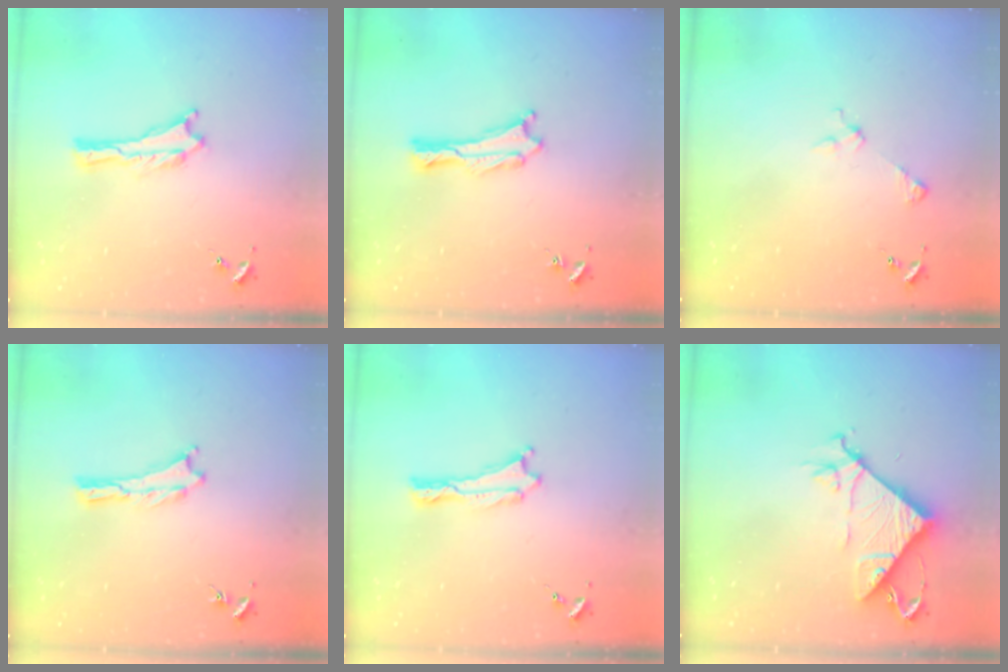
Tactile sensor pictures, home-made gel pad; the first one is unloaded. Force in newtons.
{"total": 0.8, "press": 0.7, "slide": 0.2}
{"total": 2.9, "press": 2.9, "slide": 0.3}
{"total": 0.0}
{"total": 0.0}
{"total": 7.6, "press": 7.6, "slide": 0.6}